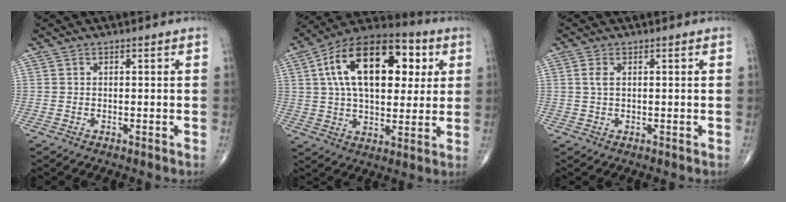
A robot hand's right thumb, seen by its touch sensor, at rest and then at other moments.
{"total": 23.0, "force": [6.2, 12.7, 18.1], "torque": [-0.270, 0.014, 0.092]}
{"total": 1.9, "force": [0.6, 0.9, 1.6], "torque": [-0.037, 0.008, 0.014]}